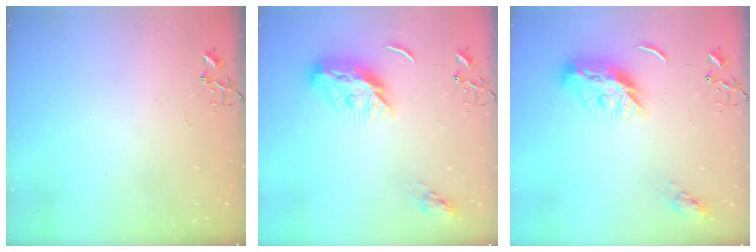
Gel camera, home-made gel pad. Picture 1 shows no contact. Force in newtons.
{"total": 12.7, "press": 12.7, "slide": 0.3}
{"total": 12.7, "press": 12.7, "slide": 0.3}